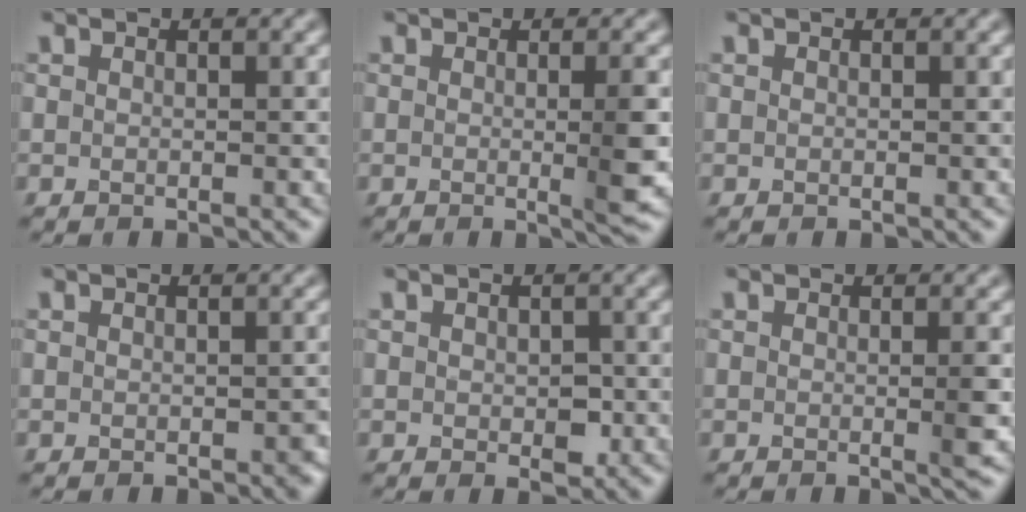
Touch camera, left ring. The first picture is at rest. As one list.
[{"total": 3.1, "force": [-0.2, 0.5, 3.1], "torque": [-0.040, -0.007, -0.005]}, {"total": 0.0}, {"total": 0.9, "force": [-0.2, 0.5, 0.7], "torque": [-0.010, -0.003, 0.000]}, {"total": 1.7, "force": [-0.2, 1.0, 1.3], "torque": [-0.018, -0.006, 0.000]}, {"total": 1.8, "force": [-0.1, 0.2, 1.8], "torque": [-0.026, -0.005, -0.007]}]